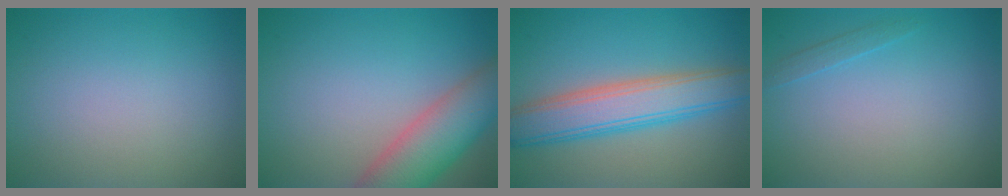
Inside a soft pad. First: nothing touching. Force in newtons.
{"total": 6.9, "press": 6.9, "slide": 0.3}
{"total": 6.5, "press": 6.5, "slide": 0.1}
{"total": 0.9, "press": 0.9, "slide": 0.1}